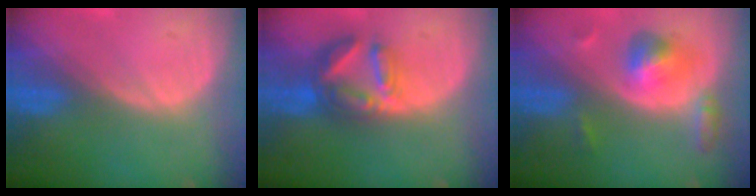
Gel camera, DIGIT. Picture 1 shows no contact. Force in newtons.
{"total": 7.2, "press": 6.2, "slide": 3.5}
{"total": 5.5, "press": 5.5, "slide": 0.2}